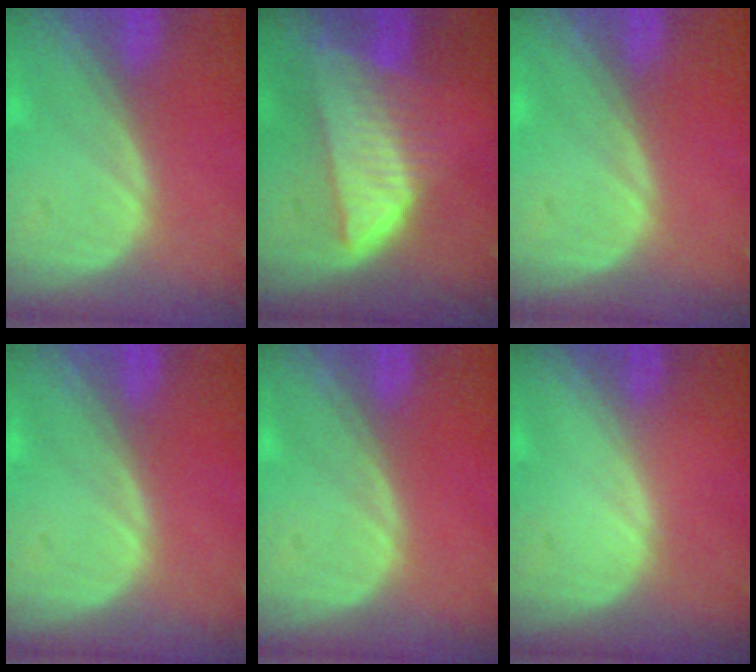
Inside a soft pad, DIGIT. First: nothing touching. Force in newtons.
{"total": 8.2, "press": 7.3, "slide": 3.8}
{"total": 0.0}
{"total": 0.0}
{"total": 0.0}
{"total": 0.0}